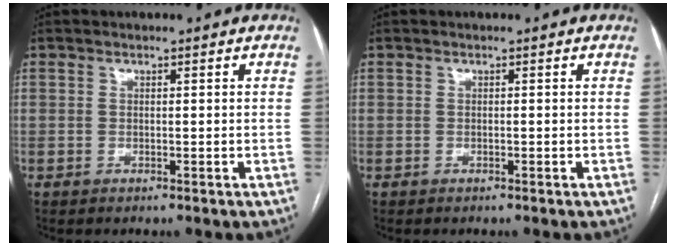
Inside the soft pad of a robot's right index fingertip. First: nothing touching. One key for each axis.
{"total": 0.0}